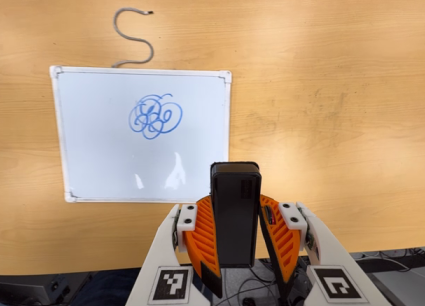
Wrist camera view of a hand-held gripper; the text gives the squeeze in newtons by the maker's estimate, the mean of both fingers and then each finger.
{"total": 7.9, "left": 6.9, "right": 8.8}